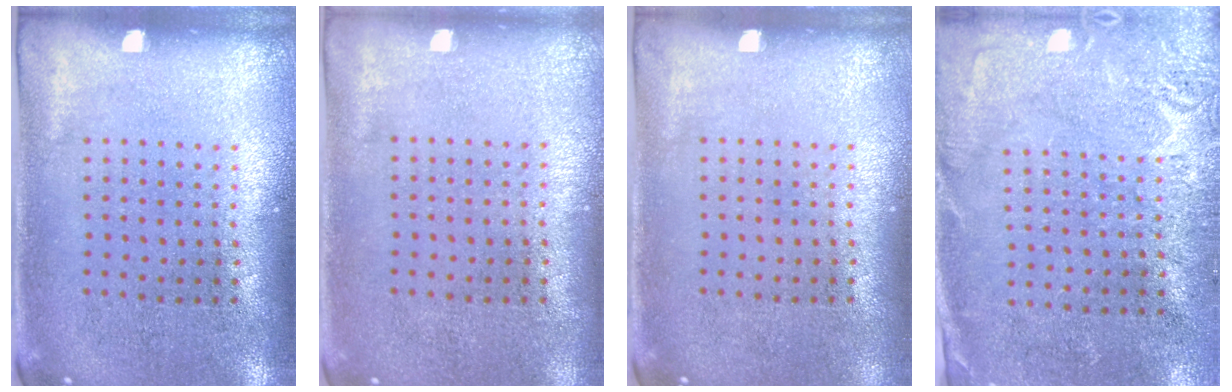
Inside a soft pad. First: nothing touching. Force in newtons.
{"total": 0.0}
{"total": 0.0}
{"total": 2.7, "press": 2.4, "slide": 1.1}